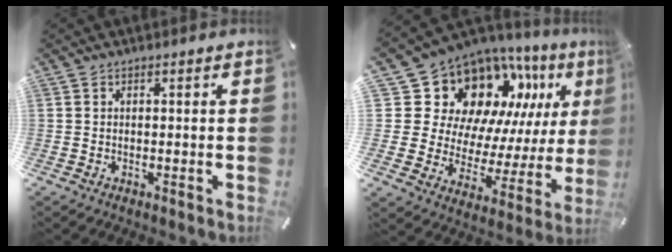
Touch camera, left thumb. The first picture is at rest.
{"total": 17.8, "force": [10.9, 12.4, 6.8], "torque": [-0.111, -0.106, 0.216]}